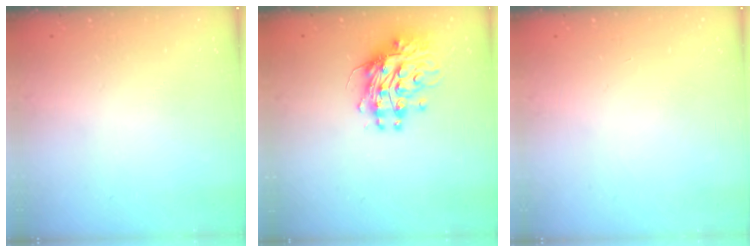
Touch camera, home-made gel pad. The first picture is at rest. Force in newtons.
{"total": 14.5, "press": 14.4, "slide": 1.2}
{"total": 0.0}